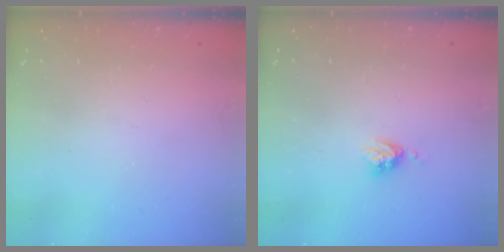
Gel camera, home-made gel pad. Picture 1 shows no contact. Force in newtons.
{"total": 4.0, "press": 4.0, "slide": 0.4}